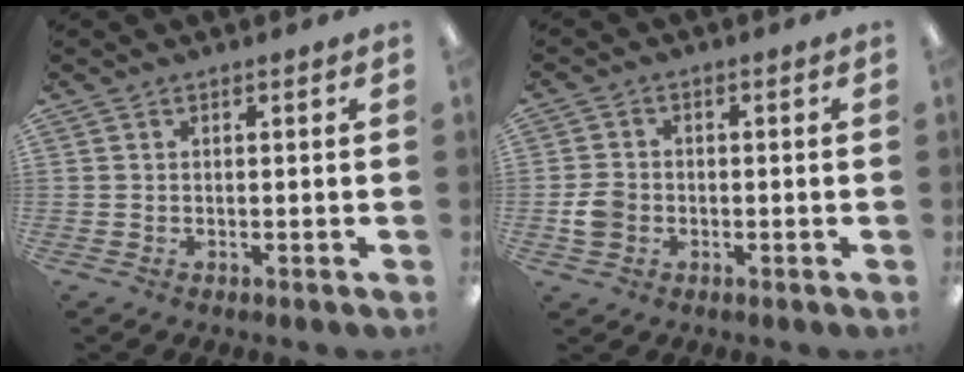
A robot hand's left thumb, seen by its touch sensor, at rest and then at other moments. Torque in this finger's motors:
{"motor_torque": [-0.63, 0.70, 0.28, -0.46, 0.00]}